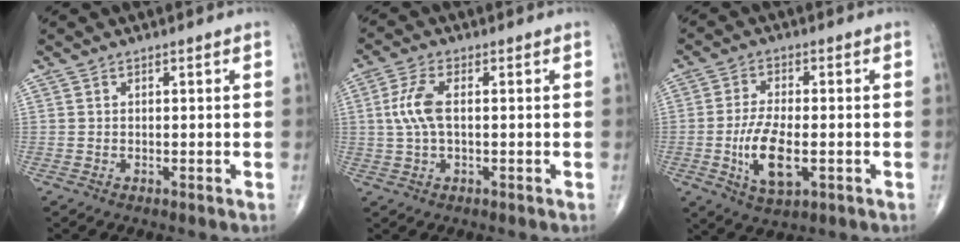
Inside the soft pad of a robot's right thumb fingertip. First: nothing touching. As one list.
[{"total": 6.0, "force": [0.5, 2.6, 5.4], "torque": [-0.133, 0.012, 0.006]}, {"total": 9.2, "force": [-2.1, 4.0, 8.1], "torque": [-0.154, 0.001, -0.033]}]